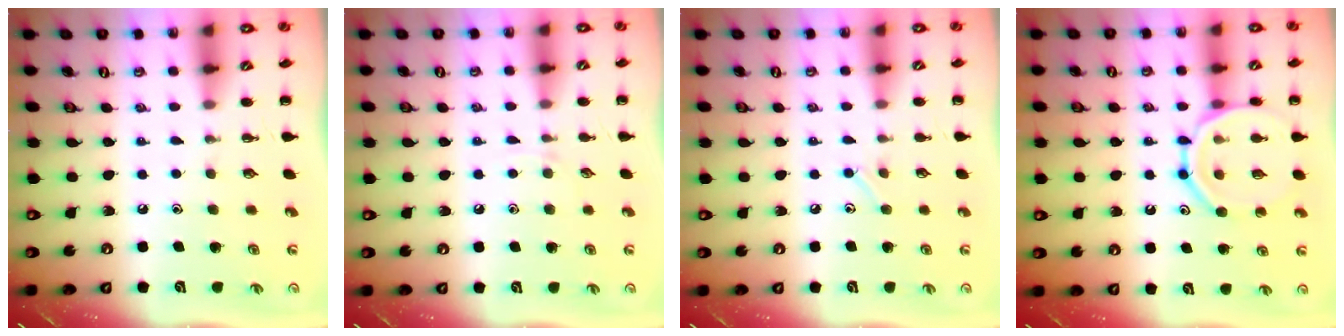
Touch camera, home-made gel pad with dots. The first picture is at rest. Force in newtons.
{"total": 2.5, "press": 2.3, "slide": 0.9}
{"total": 4.9, "press": 4.8, "slide": 1.1}
{"total": 14.4, "press": 14.3, "slide": 1.5}